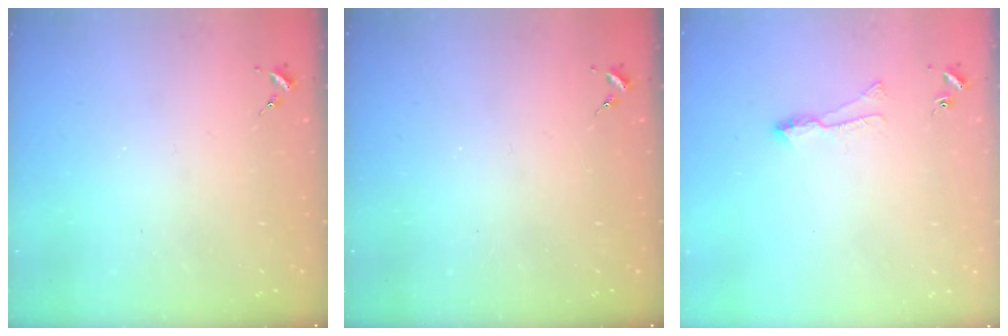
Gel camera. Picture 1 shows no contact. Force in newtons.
{"total": 0.0}
{"total": 6.2, "press": 6.1, "slide": 0.8}